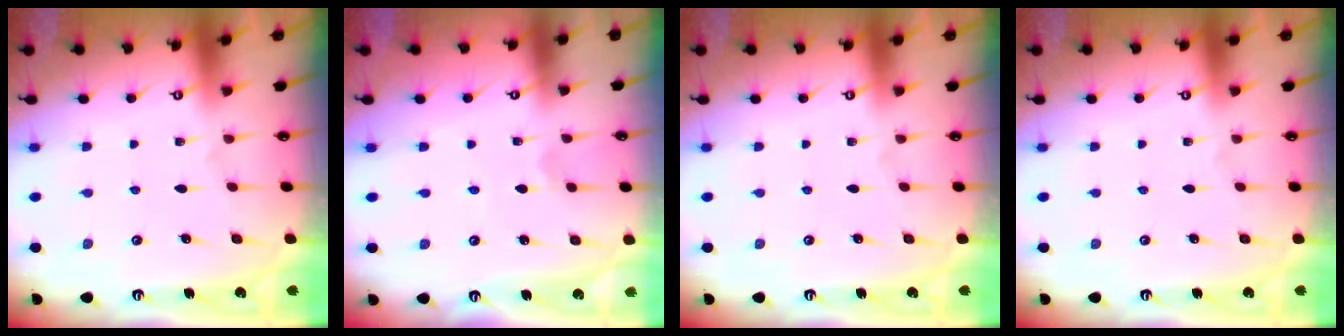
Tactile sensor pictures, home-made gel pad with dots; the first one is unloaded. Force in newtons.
{"total": 1.0, "press": 1.0, "slide": 0.1}
{"total": 0.0}
{"total": 0.0}